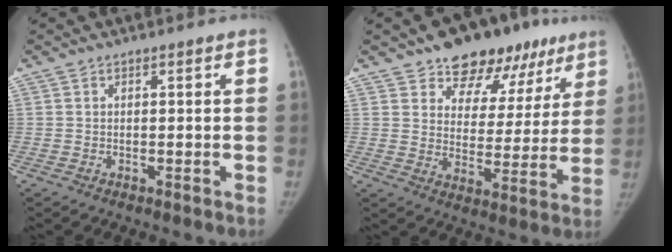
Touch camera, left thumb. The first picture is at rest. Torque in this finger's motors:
{"motor_torque": [0.48, 0.51, 0.74, -1.41, 0.02]}